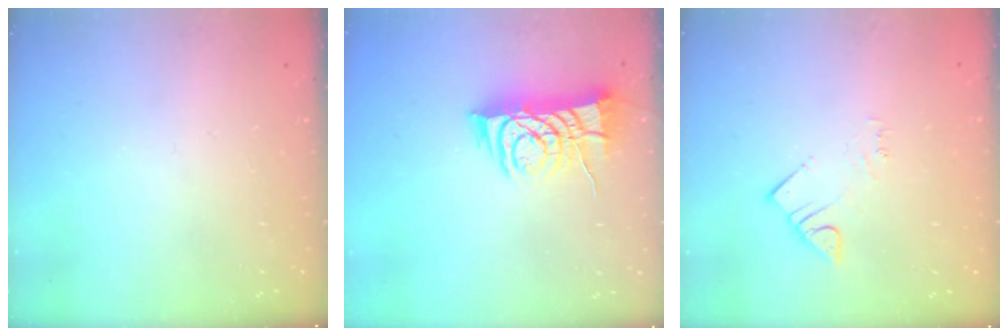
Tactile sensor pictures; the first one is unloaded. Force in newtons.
{"total": 9.0, "press": 8.9, "slide": 1.0}
{"total": 3.0, "press": 3.0, "slide": 0.3}